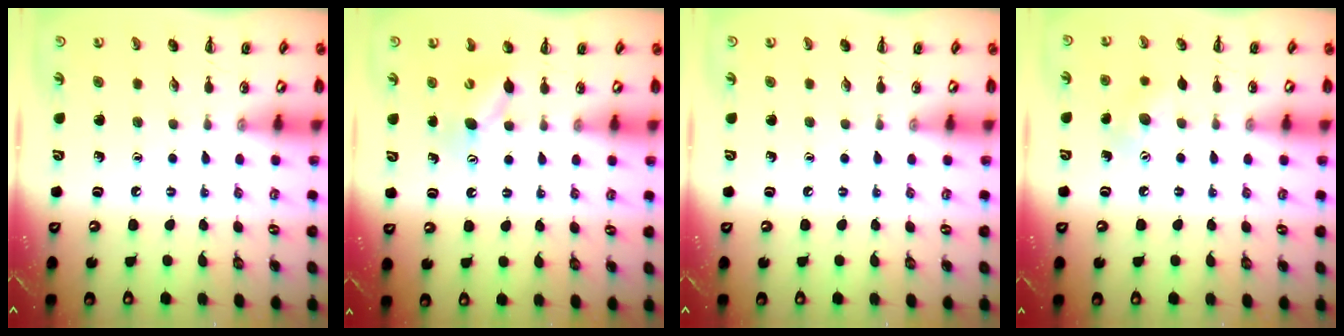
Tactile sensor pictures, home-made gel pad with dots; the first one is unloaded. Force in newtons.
{"total": 6.1, "press": 5.9, "slide": 1.4}
{"total": 0.0}
{"total": 6.2, "press": 6.0, "slide": 1.6}